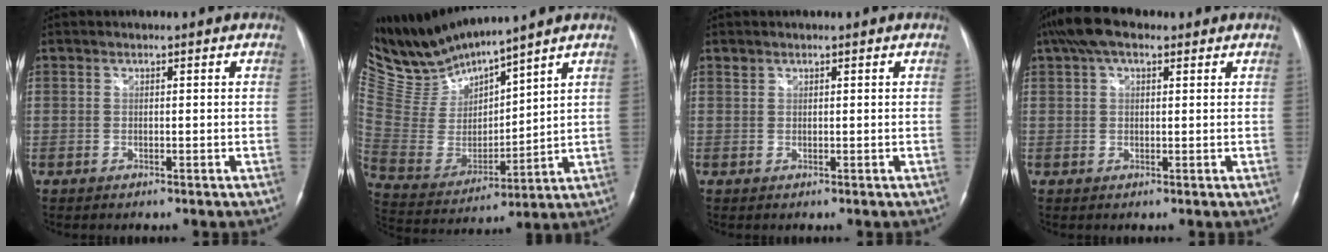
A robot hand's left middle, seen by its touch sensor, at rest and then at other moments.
{"total": 10.5, "force": [10.4, 0.0, 1.8], "torque": [-0.065, -0.009, 0.230]}
{"total": 0.6, "force": [0.6, 0.2, 0.0], "torque": [-0.002, 0.005, 0.011]}
{"total": 6.0, "force": [3.7, 2.7, 3.9], "torque": [-0.079, 0.032, 0.066]}